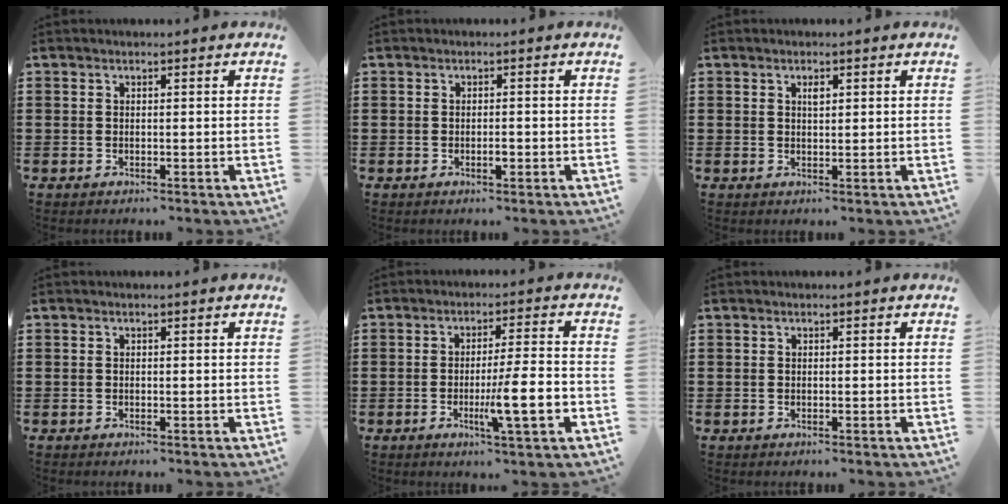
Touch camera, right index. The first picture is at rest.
{"total": 1.4, "force": [-0.6, 0.3, 1.3], "torque": [-0.026, -0.006, -0.009]}
{"total": 1.2, "force": [0.5, 0.5, 1.0], "torque": [-0.021, 0.004, 0.008]}
{"total": 0.0}
{"total": 8.8, "force": [-2.5, 0.8, 8.4], "torque": [-0.141, -0.010, -0.041]}
{"total": 0.0}